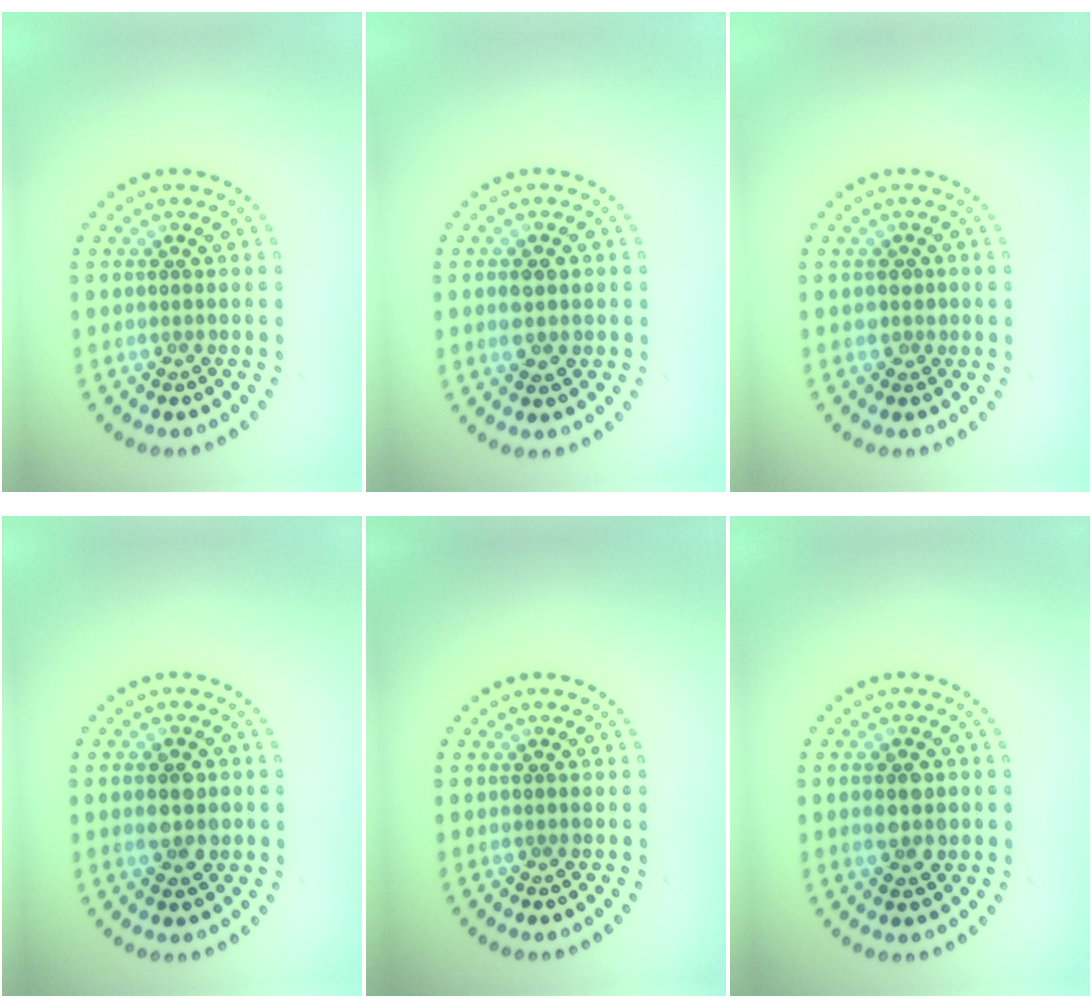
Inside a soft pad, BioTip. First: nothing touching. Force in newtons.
{"total": 2.8, "press": 2.8, "slide": 0.2}
{"total": 1.1, "press": 1.0, "slide": 0.5}
{"total": 2.9, "press": 2.9, "slide": 0.1}
{"total": 0.0}
{"total": 2.2, "press": 2.2, "slide": 0.1}